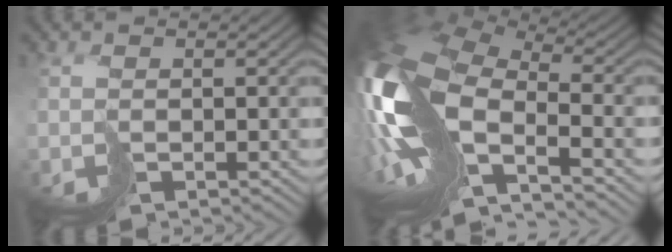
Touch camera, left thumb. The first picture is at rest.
{"total": 17.6, "force": [-3.3, 9.4, 14.5], "torque": [-0.339, -0.022, -0.049]}